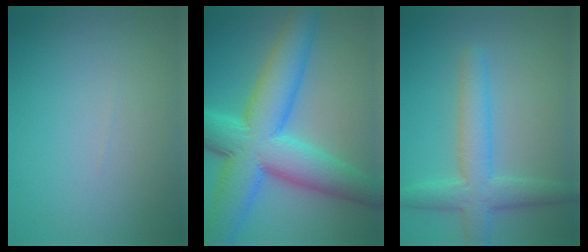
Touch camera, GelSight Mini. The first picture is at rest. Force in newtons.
{"total": 12.0, "press": 12.0, "slide": 0.4}
{"total": 4.7, "press": 4.7, "slide": 0.3}